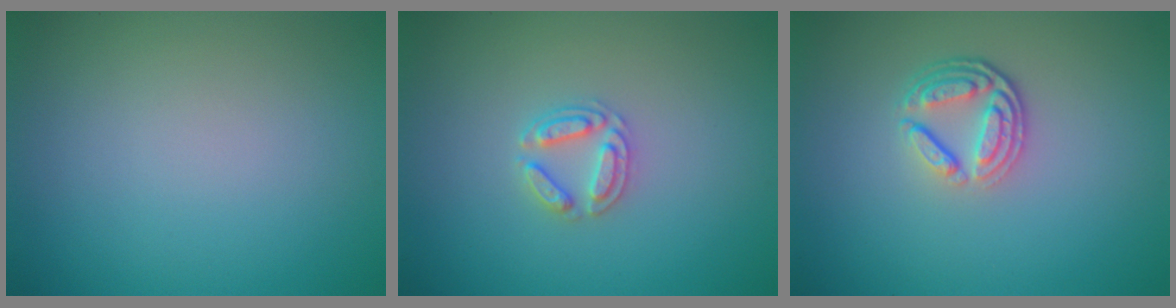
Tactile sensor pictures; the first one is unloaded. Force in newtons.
{"total": 2.5, "press": 2.5, "slide": 0.4}
{"total": 3.8, "press": 2.8, "slide": 2.5}